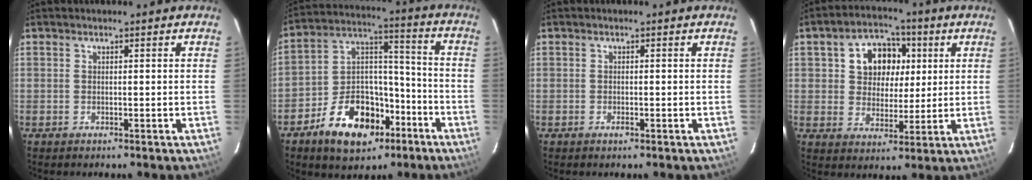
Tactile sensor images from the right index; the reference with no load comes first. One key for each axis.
{"total": 17.0, "fx": -9.3, "fy": 10.5, "fz": 9.7, "tx": -0.188, "ty": 0.045, "tz": -0.140}
{"total": 0.9, "fx": -0.5, "fy": 0.4, "fz": 0.6, "tx": -0.012, "ty": 0.001, "tz": -0.008}
{"total": 10.5, "fx": 3.0, "fy": 8.4, "fz": 5.6, "tx": -0.113, "ty": 0.028, "tz": 0.054}